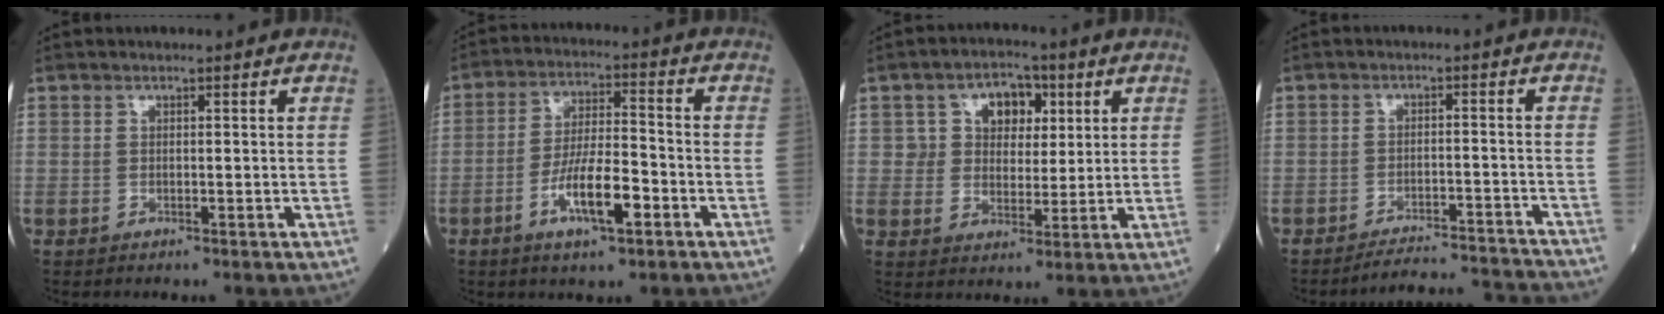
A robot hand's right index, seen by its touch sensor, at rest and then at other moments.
{"total": 9.1, "force": [-4.0, 1.9, 7.9], "torque": [-0.151, -0.001, -0.070]}
{"total": 6.8, "force": [2.4, 5.1, 3.8], "torque": [-0.049, 0.018, 0.040]}
{"total": 11.3, "force": [-11.2, -0.8, 1.2], "torque": [-0.003, 0.004, -0.152]}